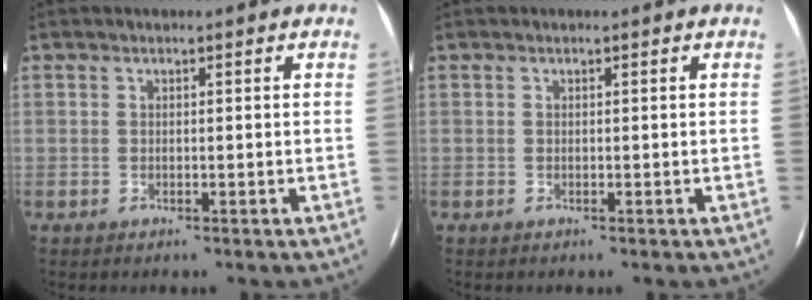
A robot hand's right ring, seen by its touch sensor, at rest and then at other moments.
{"total": 0.0}